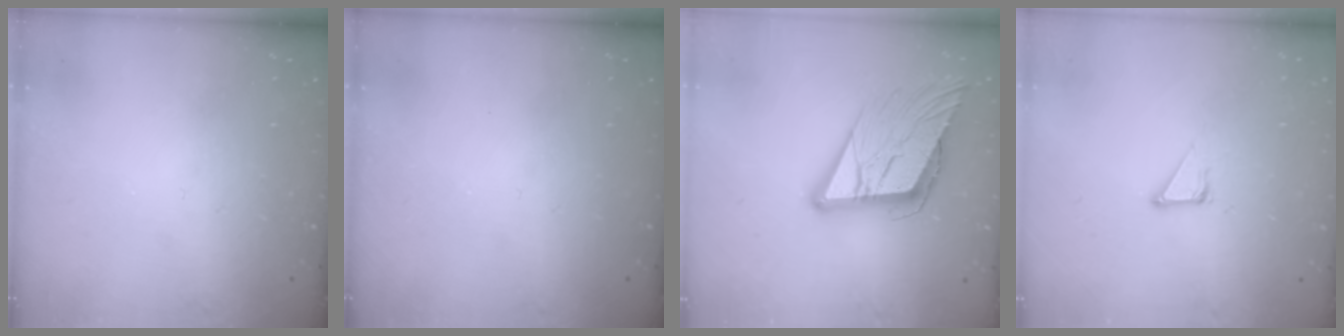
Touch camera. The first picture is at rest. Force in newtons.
{"total": 0.0}
{"total": 15.3, "press": 14.7, "slide": 4.1}
{"total": 4.4, "press": 4.4, "slide": 0.1}